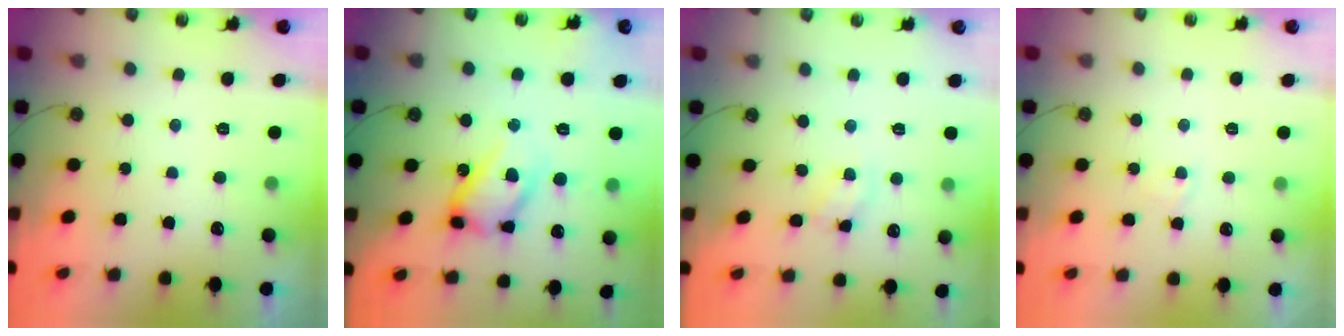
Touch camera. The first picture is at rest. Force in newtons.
{"total": 16.8, "press": 16.8, "slide": 1.5}
{"total": 3.6, "press": 3.6, "slide": 0.5}
{"total": 2.9, "press": 2.9, "slide": 0.4}